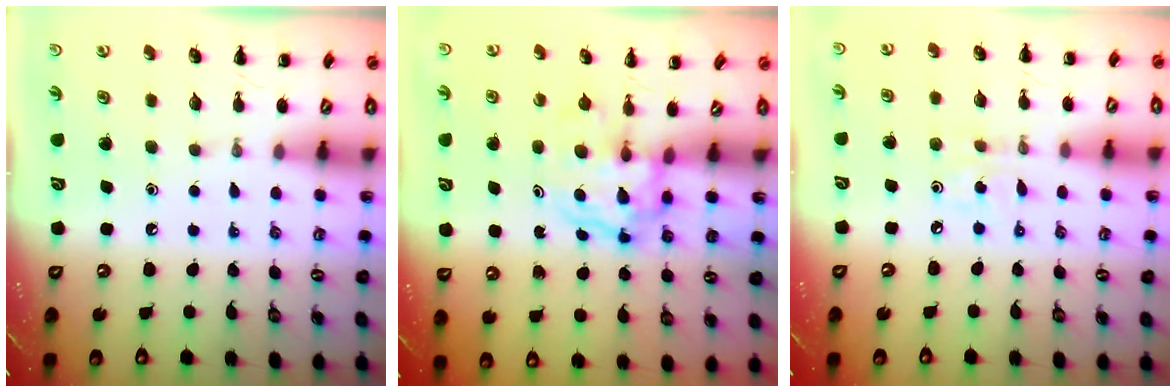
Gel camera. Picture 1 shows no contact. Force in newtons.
{"total": 3.9, "press": 3.8, "slide": 0.5}
{"total": 2.8, "press": 2.7, "slide": 0.9}